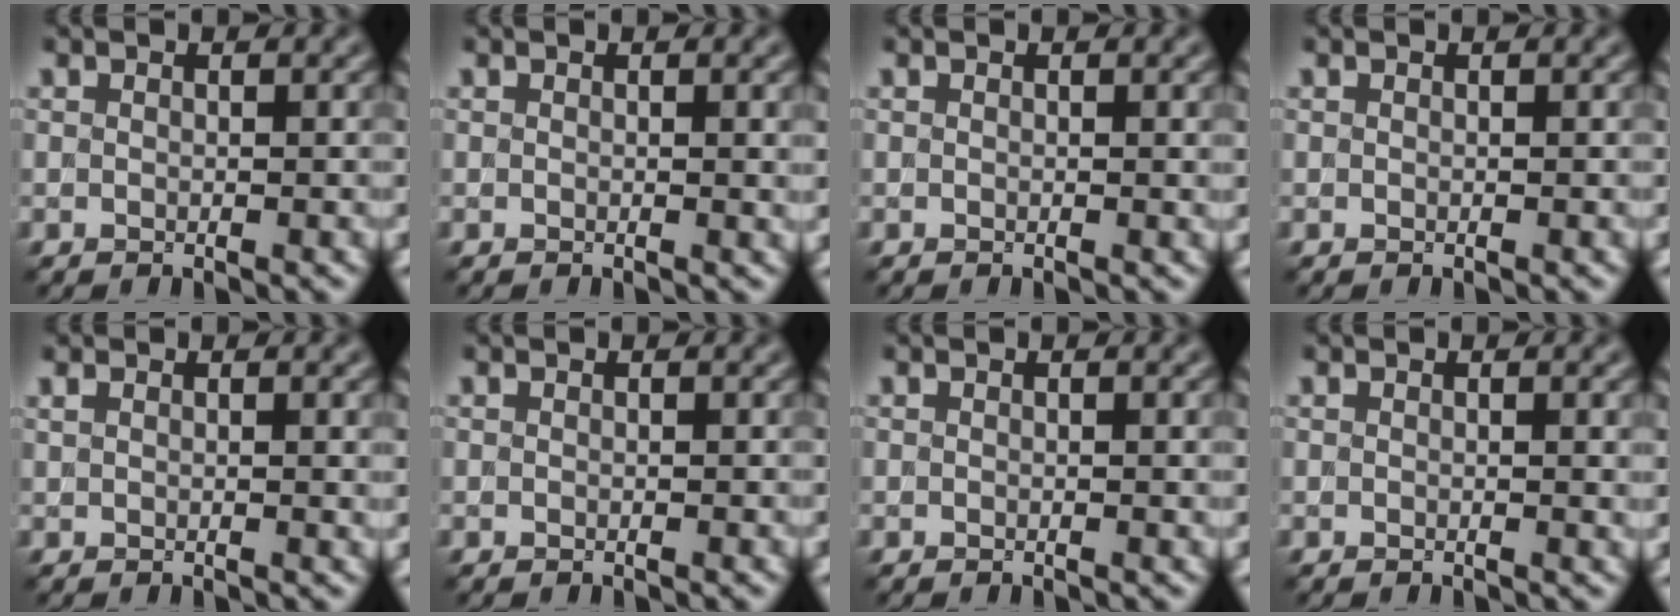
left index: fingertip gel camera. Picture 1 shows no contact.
{"total": 1.5, "force": [0.1, 0.5, 1.4], "torque": [-0.016, -0.002, -0.001]}
{"total": 0.7, "force": [0.0, 0.2, 0.6], "torque": [-0.008, -0.001, -0.001]}
{"total": 0.0}
{"total": 2.3, "force": [0.9, 0.9, 1.9], "torque": [-0.022, 0.004, 0.015]}
{"total": 0.0}
{"total": 1.0, "force": [0.1, 0.3, 1.0], "torque": [-0.013, 0.000, -0.001]}
{"total": 1.5, "force": [0.2, 0.4, 1.4], "torque": [-0.016, -0.001, -0.001]}